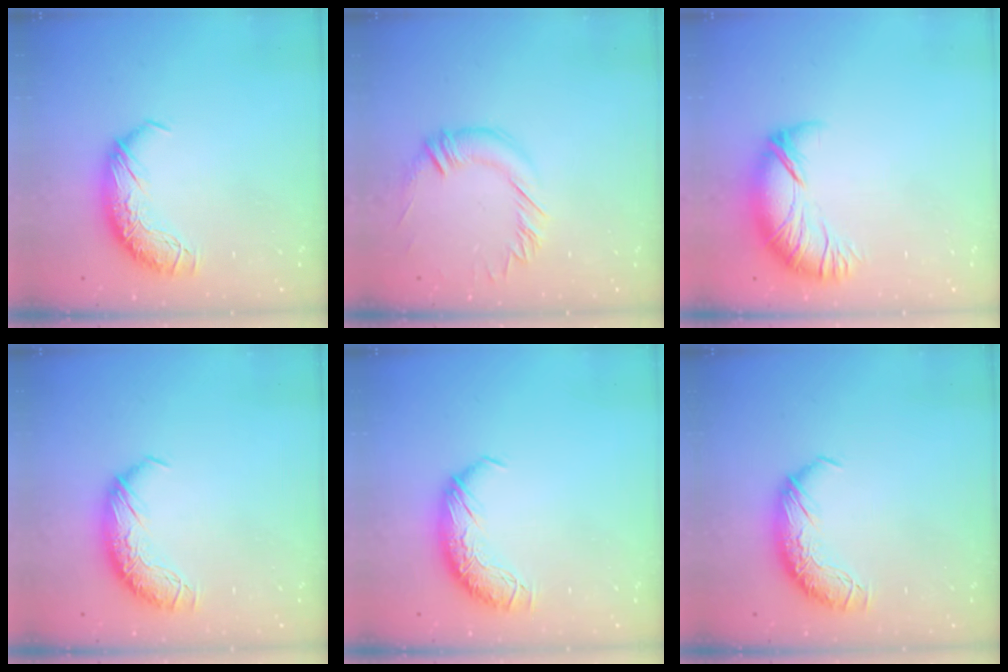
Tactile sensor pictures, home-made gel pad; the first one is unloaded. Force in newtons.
{"total": 0.9, "press": 0.8, "slide": 0.4}
{"total": 2.6, "press": 1.6, "slide": 2.0}
{"total": 0.0}
{"total": 0.0}
{"total": 0.0}